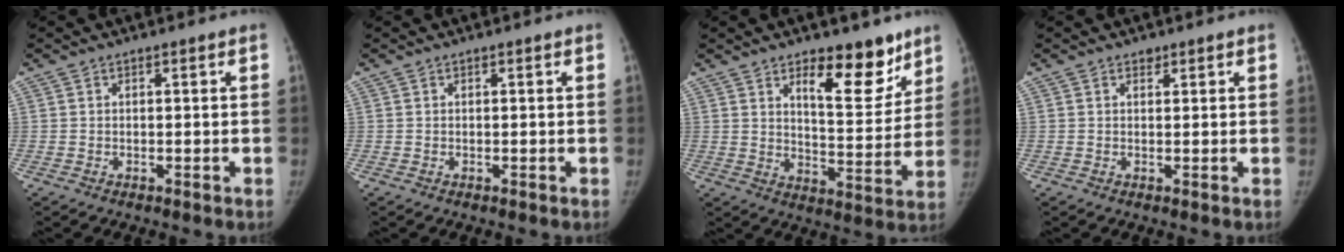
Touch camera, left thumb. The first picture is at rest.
{"total": 0.0}
{"total": 12.7, "force": [8.2, 5.3, 8.1], "torque": [-0.071, -0.061, 0.127]}
{"total": 1.1, "force": [0.8, 0.7, 0.2], "torque": [0.005, -0.006, 0.011]}